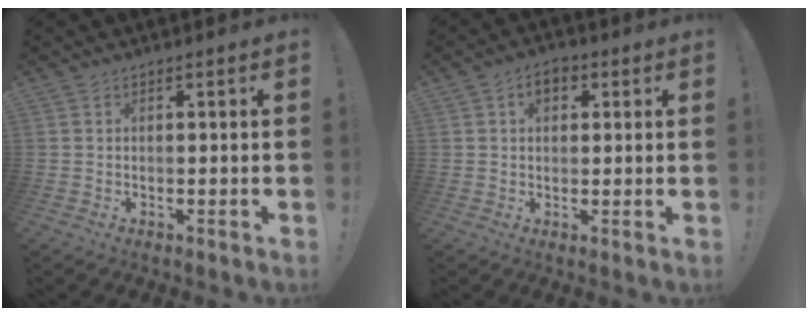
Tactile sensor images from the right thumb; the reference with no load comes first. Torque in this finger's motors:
{"motor_torque": [-0.29, 0.29, 0.05, 0.06, 0.00]}